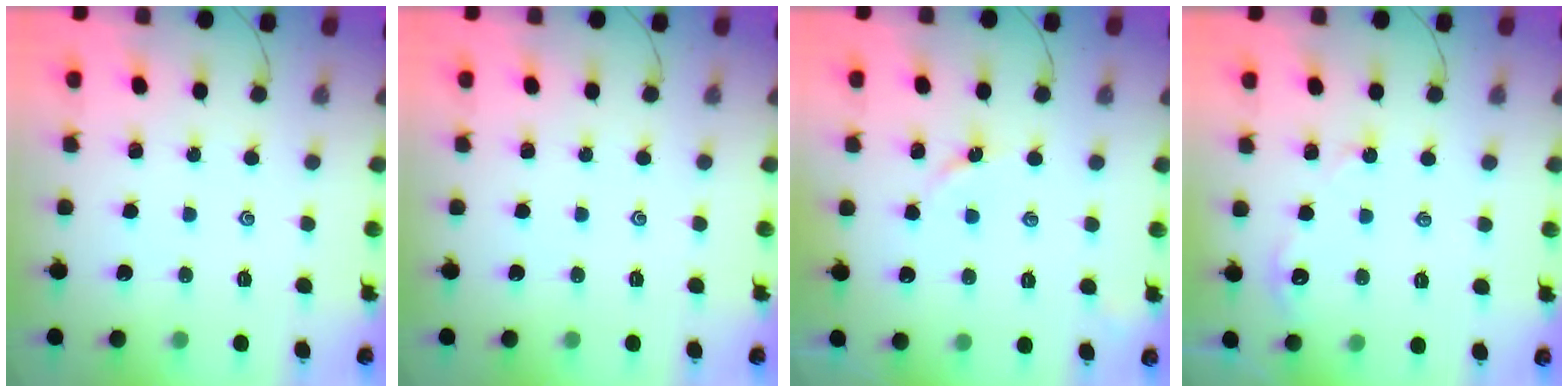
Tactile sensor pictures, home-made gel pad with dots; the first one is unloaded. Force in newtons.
{"total": 0.0}
{"total": 2.6, "press": 2.6, "slide": 0.3}
{"total": 2.8, "press": 2.8, "slide": 0.4}